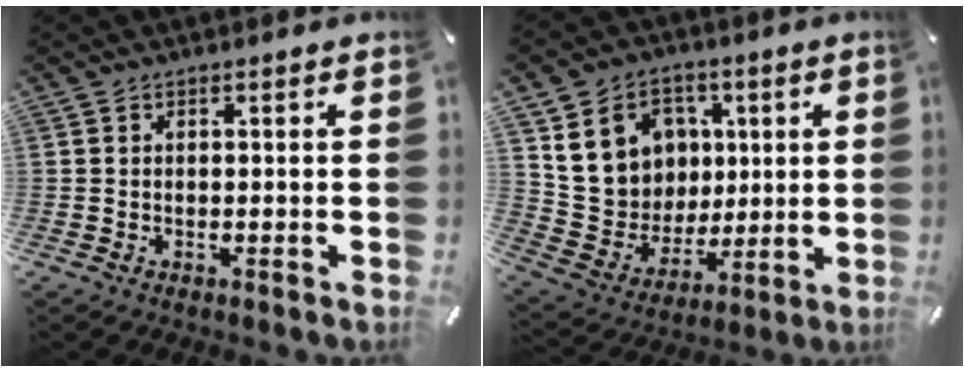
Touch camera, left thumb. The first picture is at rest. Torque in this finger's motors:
{"motor_torque": [2.28, 2.28, 0.71, -0.64, 0.37]}